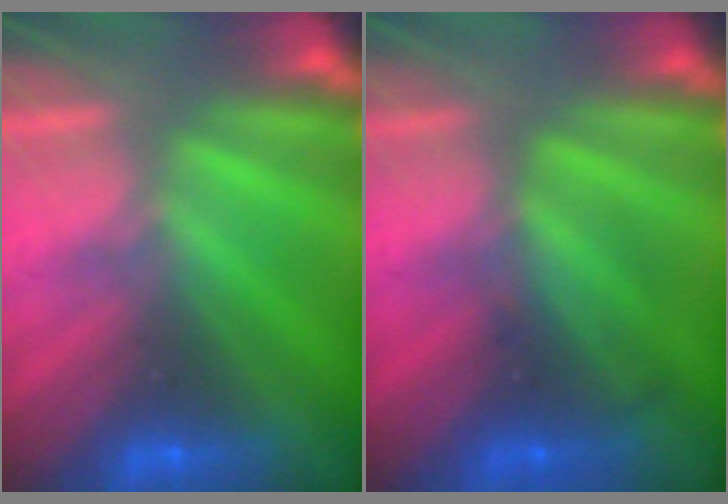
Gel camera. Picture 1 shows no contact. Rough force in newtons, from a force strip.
{"total": 2.4}